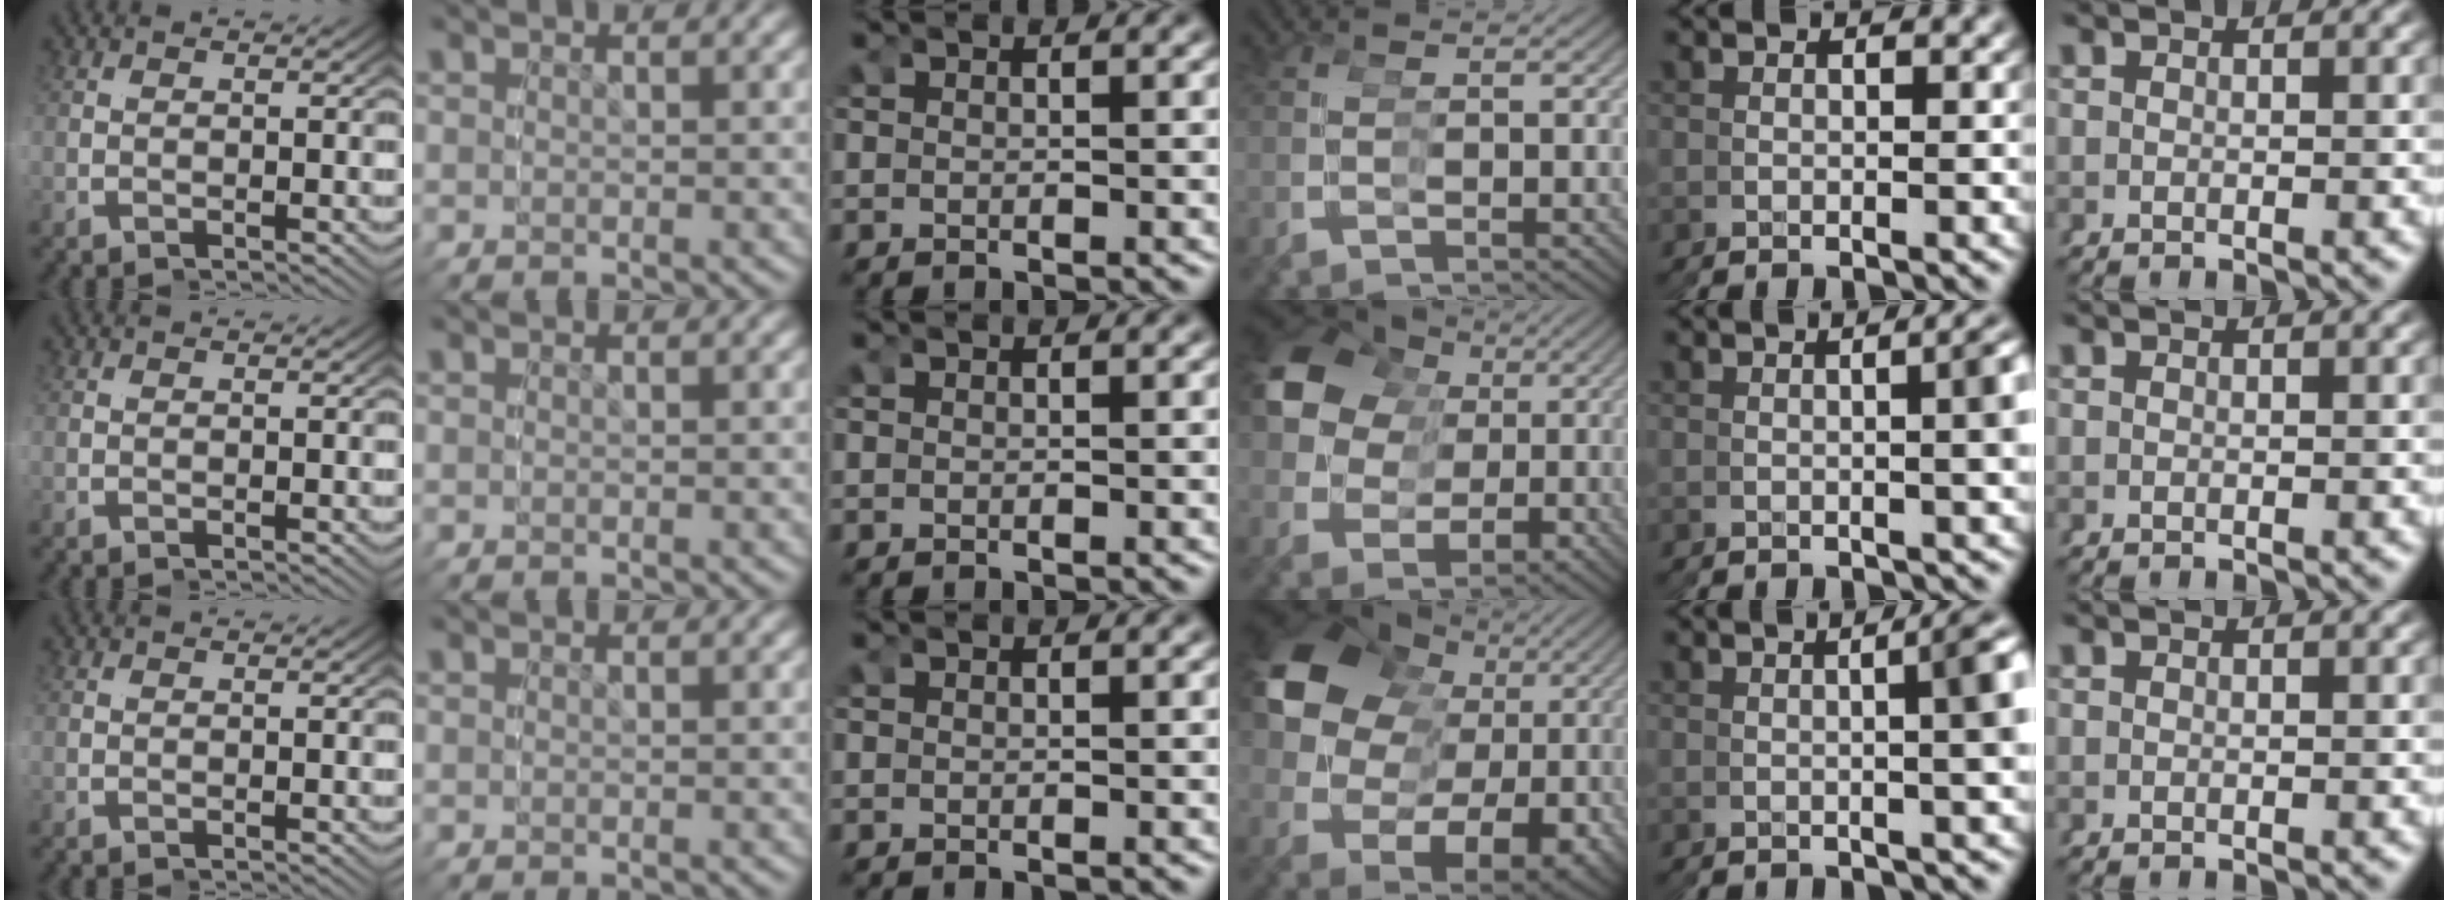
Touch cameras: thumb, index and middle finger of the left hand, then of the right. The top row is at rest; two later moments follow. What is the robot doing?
{"motion": "grasp_and_lifting", "object": "glue stick"}